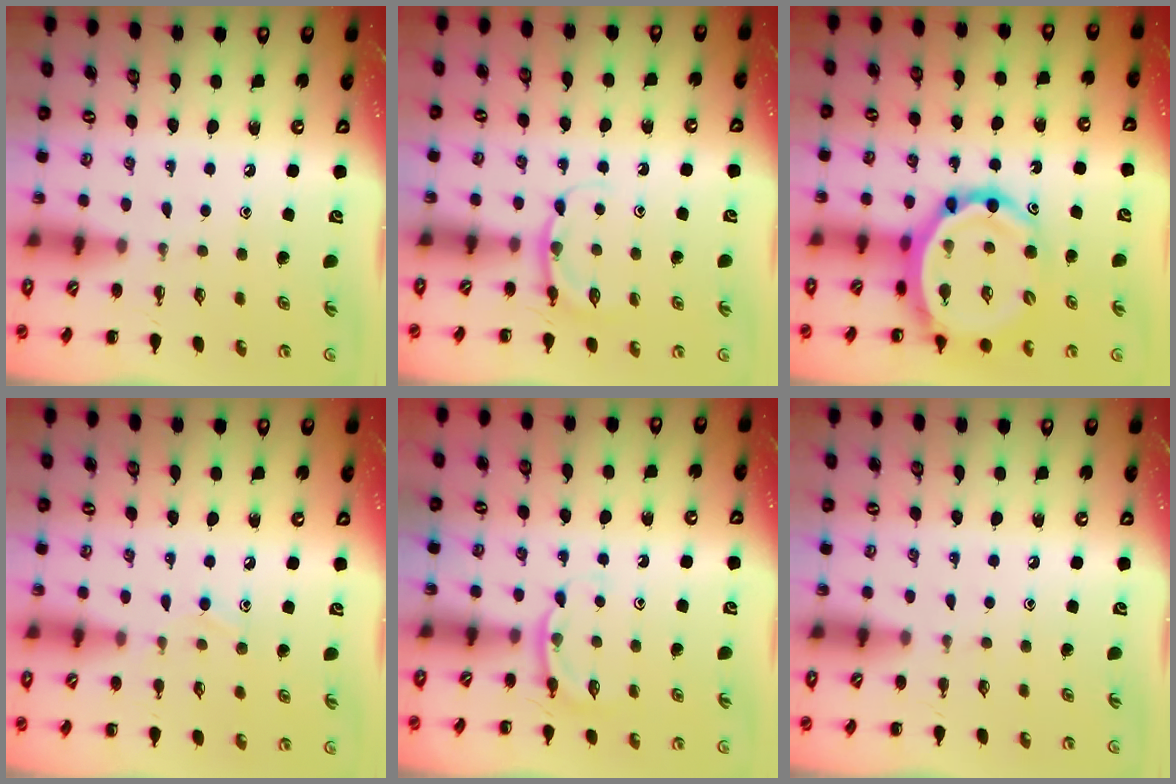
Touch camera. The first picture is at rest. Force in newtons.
{"total": 4.7, "press": 4.5, "slide": 1.5}
{"total": 17.5, "press": 16.8, "slide": 4.9}
{"total": 7.2, "press": 6.8, "slide": 2.4}
{"total": 4.7, "press": 4.5, "slide": 1.5}
{"total": 0.0}